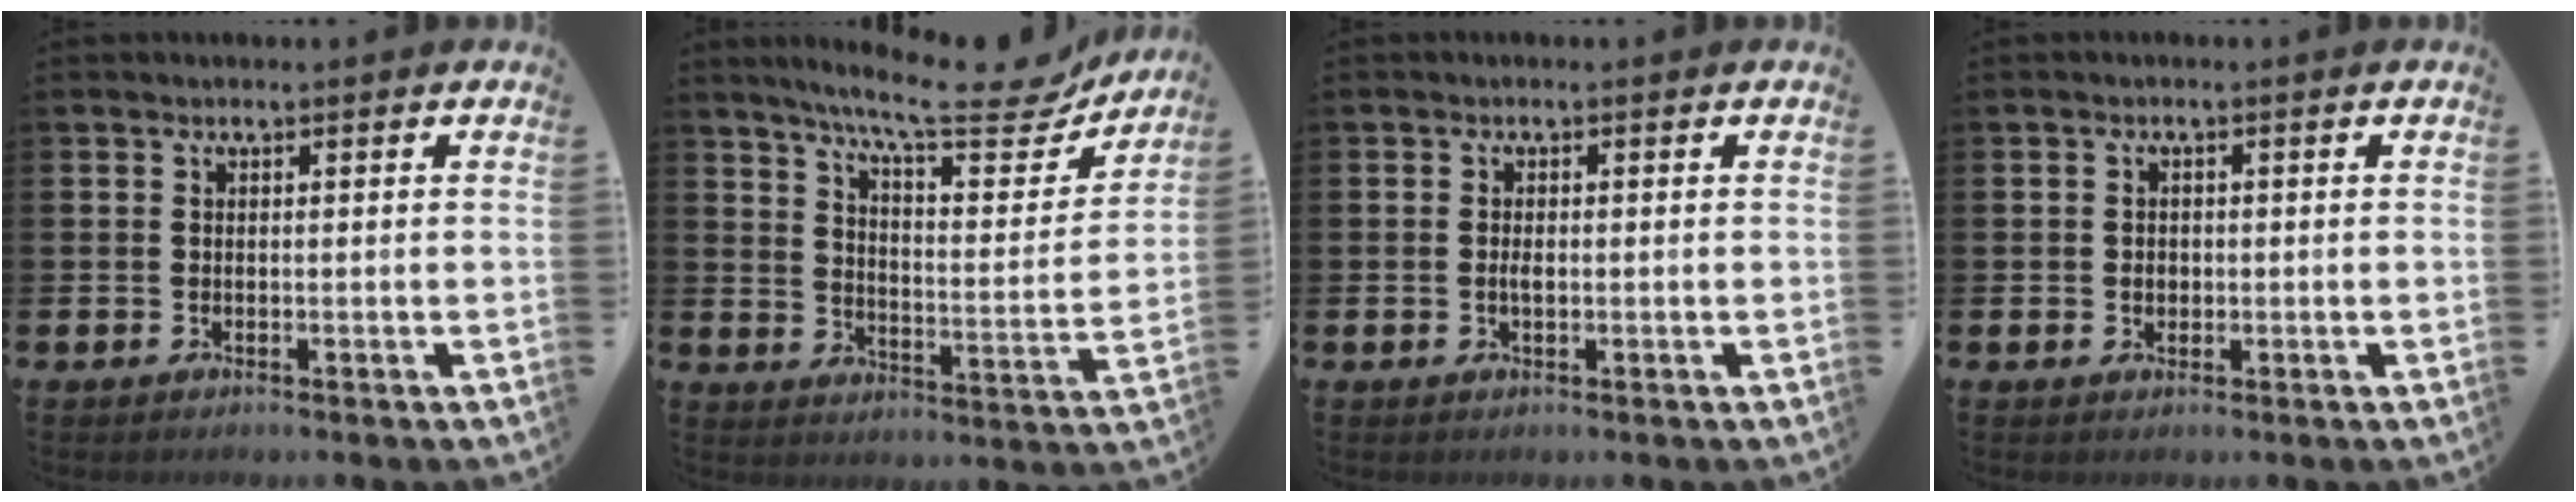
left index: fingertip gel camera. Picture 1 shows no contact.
{"total": 11.4, "force": [9.6, 2.0, 5.8], "torque": [-0.116, -0.057, 0.160]}
{"total": 1.2, "force": [-0.1, 0.6, 1.1], "torque": [-0.021, 0.003, -0.004]}
{"total": 1.3, "force": [-0.1, 1.1, 0.7], "torque": [-0.006, 0.006, -0.005]}